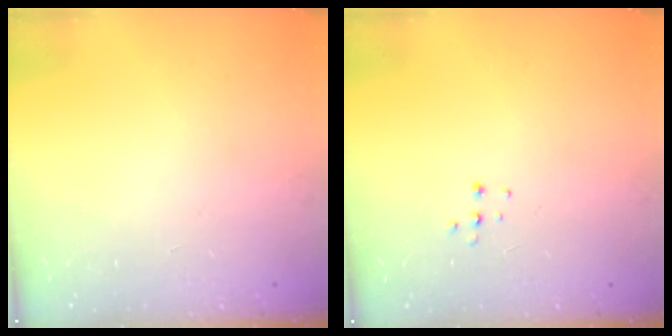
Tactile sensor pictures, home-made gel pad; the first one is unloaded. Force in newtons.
{"total": 3.8, "press": 3.8, "slide": 0.3}